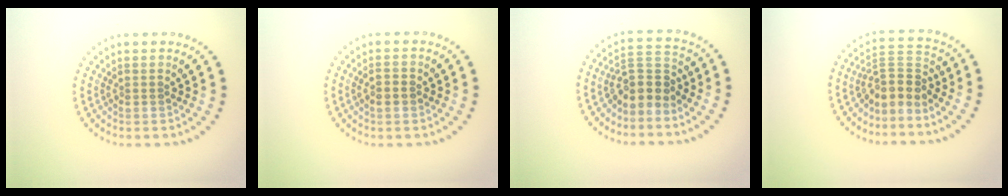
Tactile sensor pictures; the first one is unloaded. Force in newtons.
{"total": 1.3, "press": 1.2, "slide": 0.2}
{"total": 3.2, "press": 2.8, "slide": 1.7}
{"total": 3.4, "press": 2.5, "slide": 2.3}